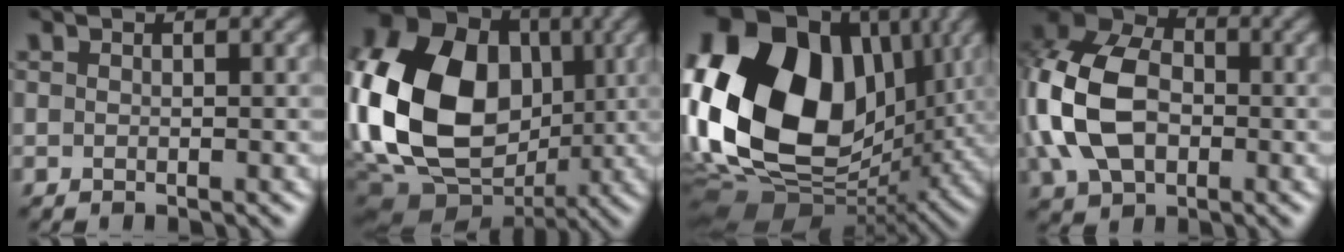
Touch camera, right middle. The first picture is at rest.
{"total": 17.6, "force": [0.1, 13.5, 11.4], "torque": [-0.233, 0.002, 0.002]}
{"total": 19.5, "force": [2.9, 14.2, 13.1], "torque": [-0.298, 0.014, 0.050]}
{"total": 11.0, "force": [-0.6, 7.9, 7.7], "torque": [-0.196, 0.011, -0.025]}